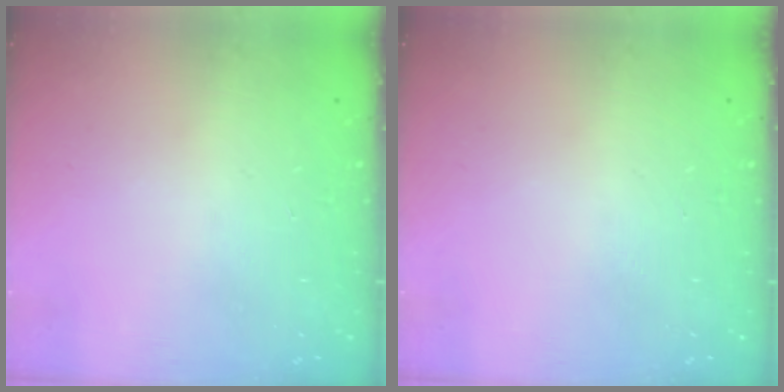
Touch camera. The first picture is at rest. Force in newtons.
{"total": 0.0}